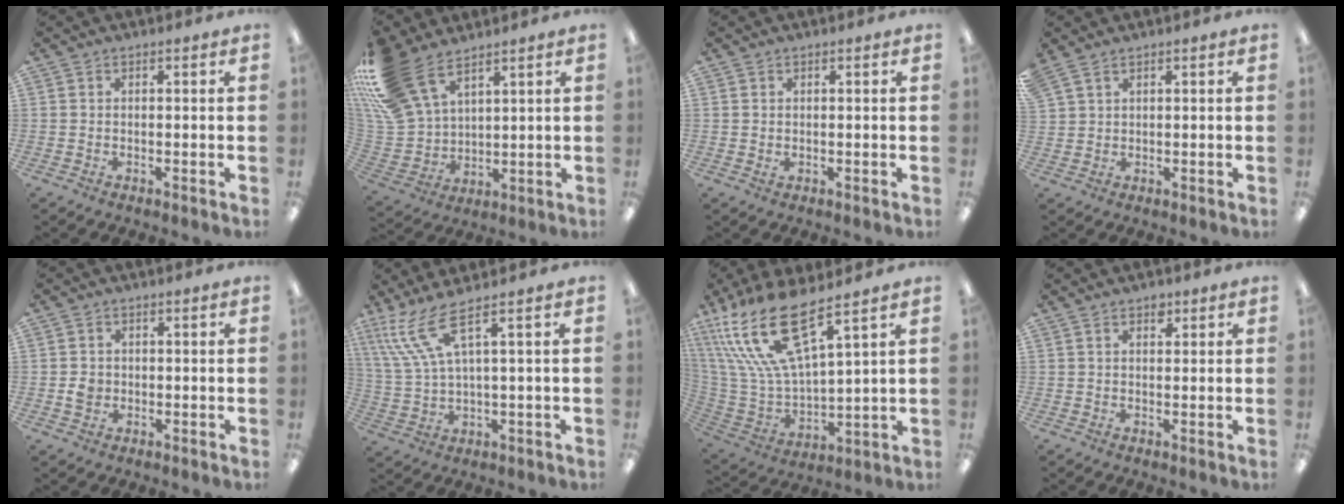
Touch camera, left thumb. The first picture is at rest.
{"total": 18.1, "force": [12.1, 9.5, 9.6], "torque": [-0.234, -0.052, 0.229]}
{"total": 0.9, "force": [0.5, 0.7, 0.4], "torque": [0.000, -0.002, 0.007]}
{"total": 2.9, "force": [2.2, 1.5, 1.1], "torque": [-0.025, -0.003, 0.044]}
{"total": 2.8, "force": [-0.3, 2.6, 1.1], "torque": [-0.013, 0.000, -0.008]}
{"total": 10.7, "force": [5.7, 2.9, 8.5], "torque": [-0.196, -0.019, 0.106]}
{"total": 20.0, "force": [13.2, 6.2, 13.8], "torque": [-0.302, -0.080, 0.229]}
{"total": 2.1, "force": [1.3, 1.3, 1.1], "torque": [-0.006, -0.004, 0.020]}